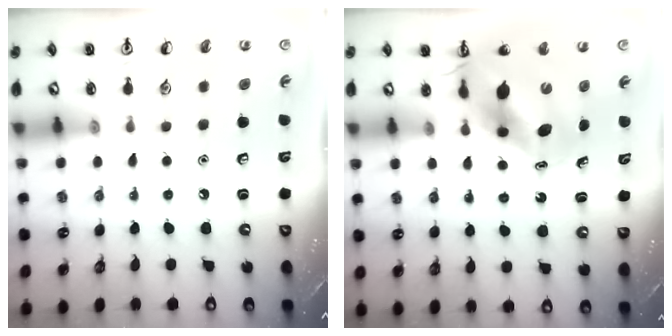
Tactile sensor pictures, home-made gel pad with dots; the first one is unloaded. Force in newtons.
{"total": 9.7, "press": 9.3, "slide": 2.9}